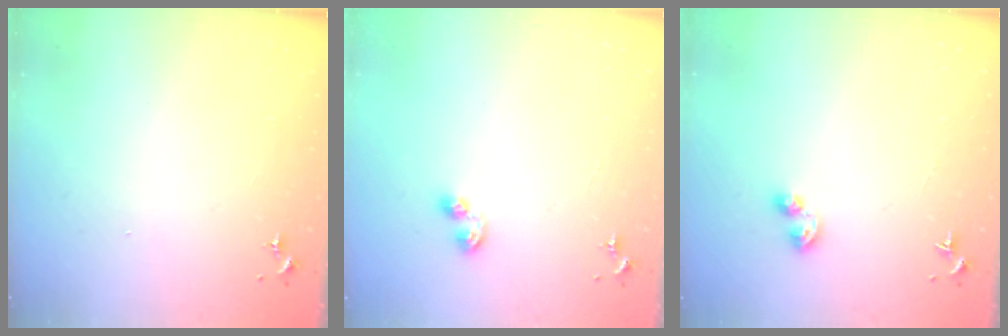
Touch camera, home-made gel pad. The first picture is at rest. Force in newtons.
{"total": 4.8, "press": 4.8, "slide": 0.6}
{"total": 5.4, "press": 5.2, "slide": 1.3}